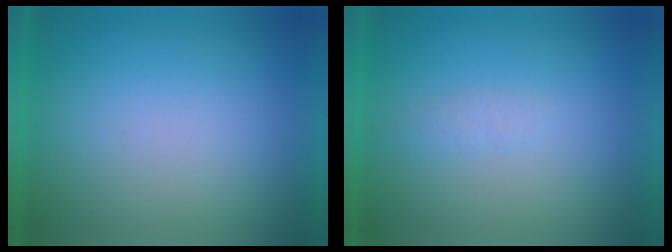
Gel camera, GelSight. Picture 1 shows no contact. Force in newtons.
{"total": 1.3}